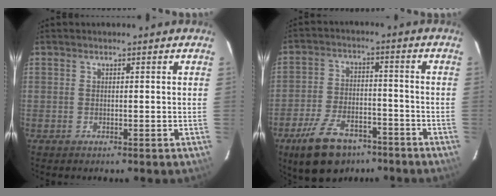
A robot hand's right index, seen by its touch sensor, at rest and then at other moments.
{"total": 13.8, "force": [-9.3, 7.1, 7.3], "torque": [-0.165, -0.002, -0.152]}